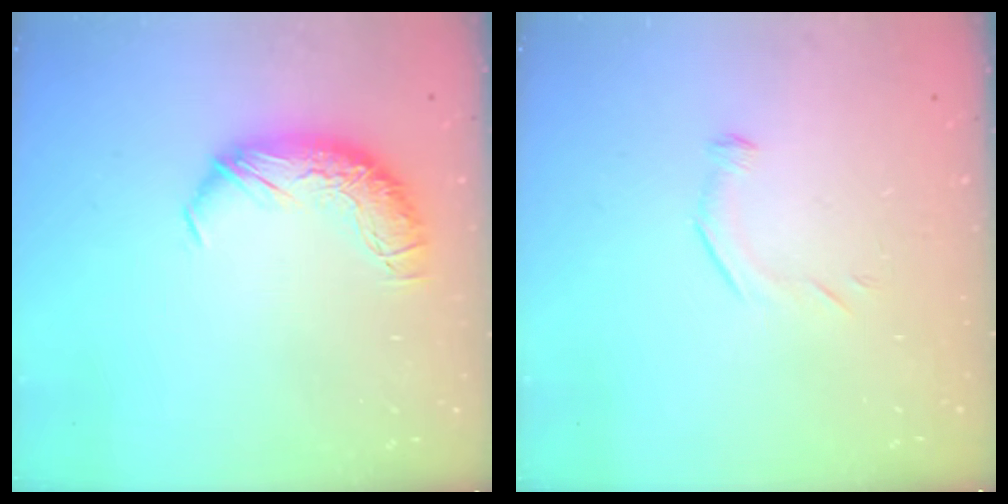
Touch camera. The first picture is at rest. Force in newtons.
{"total": 6.4, "press": 6.3, "slide": 1.1}